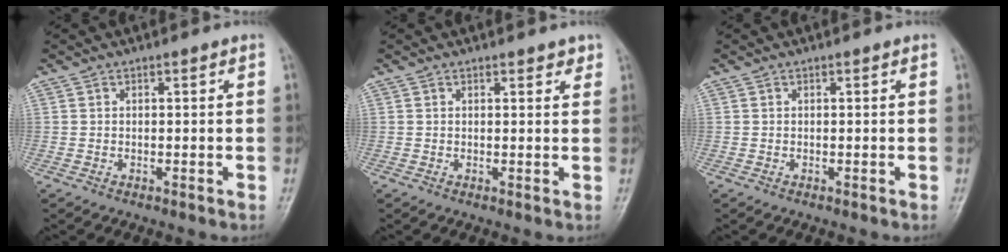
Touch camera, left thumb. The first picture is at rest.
{"total": 1.7, "force": [1.3, 0.8, 0.8], "torque": [-0.001, -0.007, 0.012]}
{"total": 0.0}